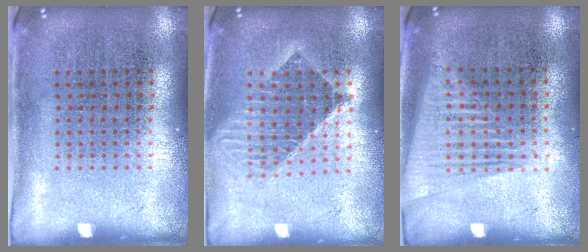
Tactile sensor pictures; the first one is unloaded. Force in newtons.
{"total": 1.5, "press": 1.3, "slide": 0.8}
{"total": 1.6, "press": 1.4, "slide": 0.6}